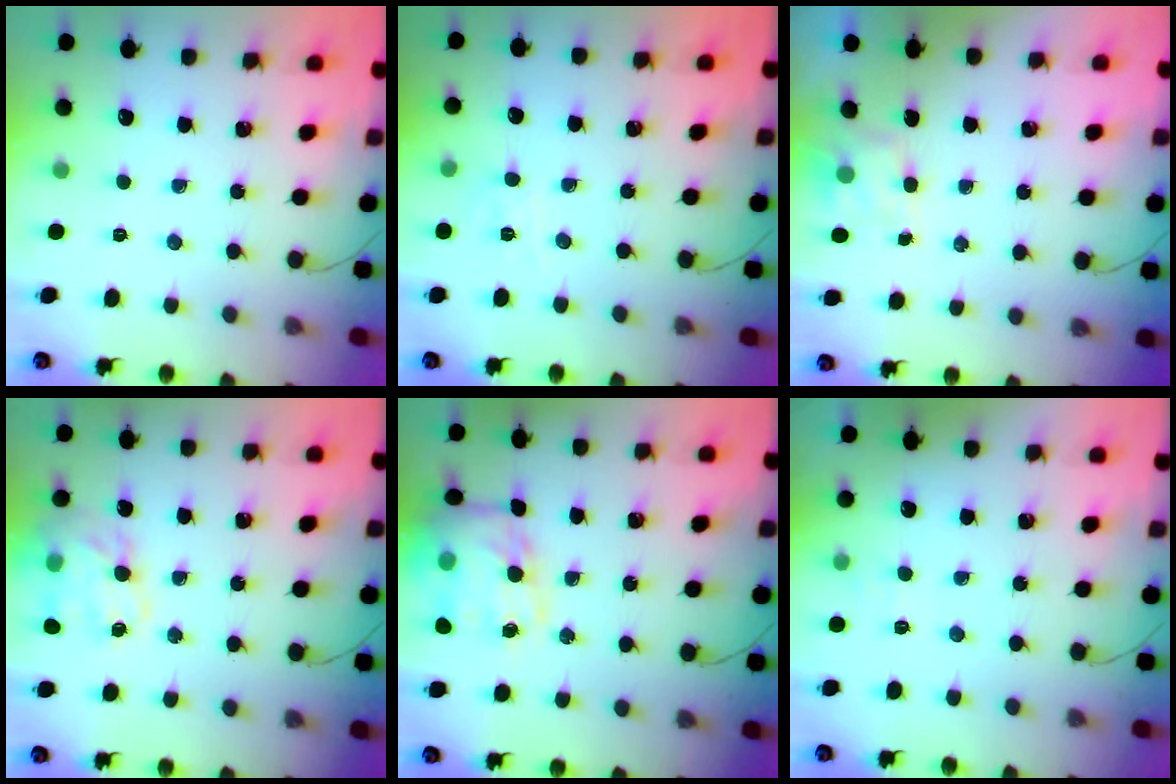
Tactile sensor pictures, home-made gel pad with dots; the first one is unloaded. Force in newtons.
{"total": 4.7, "press": 4.4, "slide": 1.5}
{"total": 4.8, "press": 4.7, "slide": 1.1}
{"total": 18.7, "press": 18.4, "slide": 3.2}
{"total": 16.8, "press": 16.4, "slide": 3.2}
{"total": 5.1, "press": 4.9, "slide": 1.4}